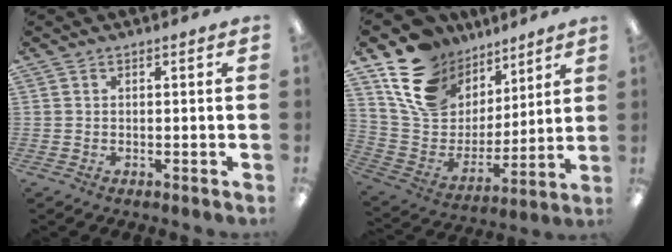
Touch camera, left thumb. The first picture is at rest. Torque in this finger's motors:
{"motor_torque": [2.53, 1.84, 1.59, -1.18, 0.09]}